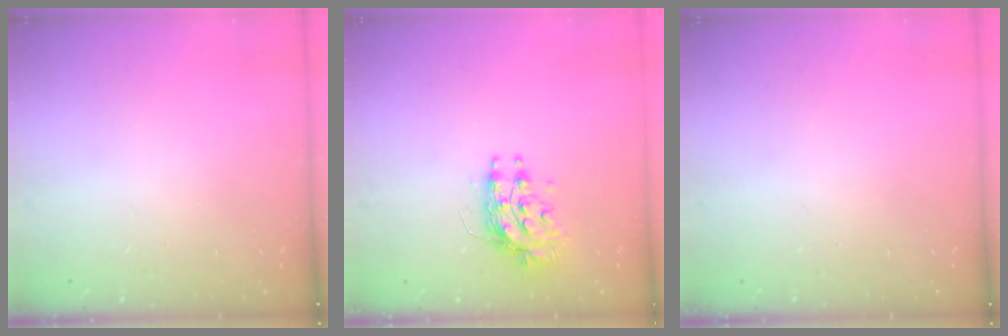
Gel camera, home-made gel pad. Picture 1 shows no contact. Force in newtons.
{"total": 9.2, "press": 9.2, "slide": 0.7}
{"total": 0.0}